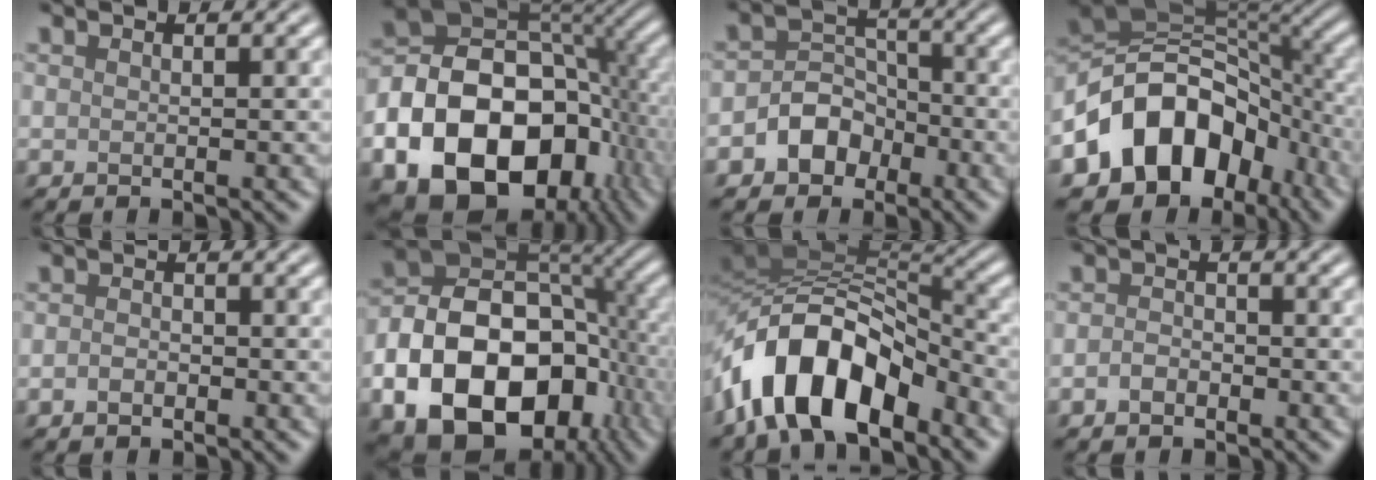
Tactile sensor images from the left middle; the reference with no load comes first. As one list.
[{"total": 19.7, "force": [-6.8, 14.0, 12.1], "torque": [-0.211, -0.019, -0.115]}, {"total": 3.9, "force": [-1.9, 3.0, 1.6], "torque": [-0.018, 0.006, -0.035]}, {"total": 11.8, "force": [-5.3, 8.5, 6.3], "torque": [-0.098, 0.020, -0.112]}, {"total": 1.1, "force": [-0.5, 0.7, 0.6], "torque": [-0.013, -0.001, -0.013]}, {"total": 17.0, "force": [-5.8, 11.6, 11.0], "torque": [-0.188, -0.019, -0.097]}, {"total": 10.9, "force": [-5.9, 5.2, 7.5], "torque": [-0.120, 0.017, -0.115]}, {"total": 1.4, "force": [-0.8, 1.0, 0.8], "torque": [-0.015, 0.002, -0.018]}]